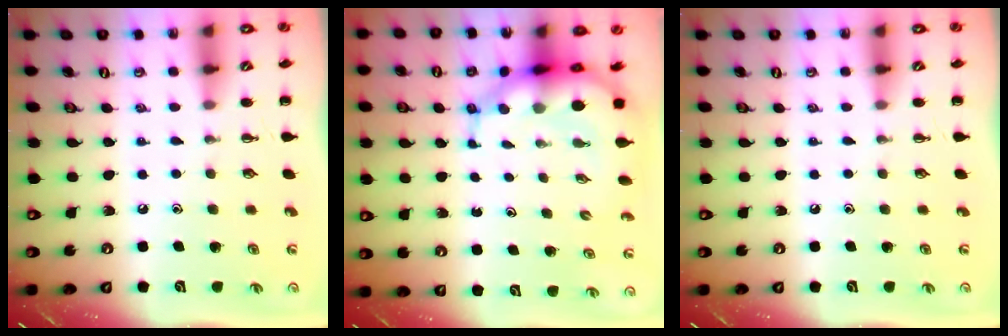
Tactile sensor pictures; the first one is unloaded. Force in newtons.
{"total": 9.5, "press": 9.2, "slide": 2.4}
{"total": 0.0}